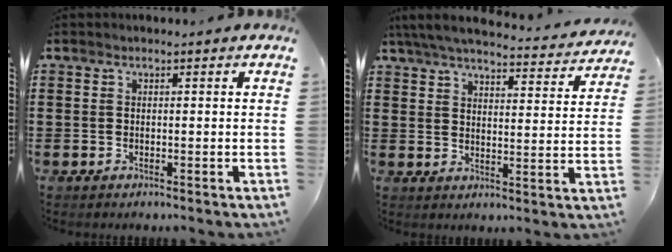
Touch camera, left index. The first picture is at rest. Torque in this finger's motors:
{"motor_torque": [1.40, -0.74, 0.57, 0.11]}